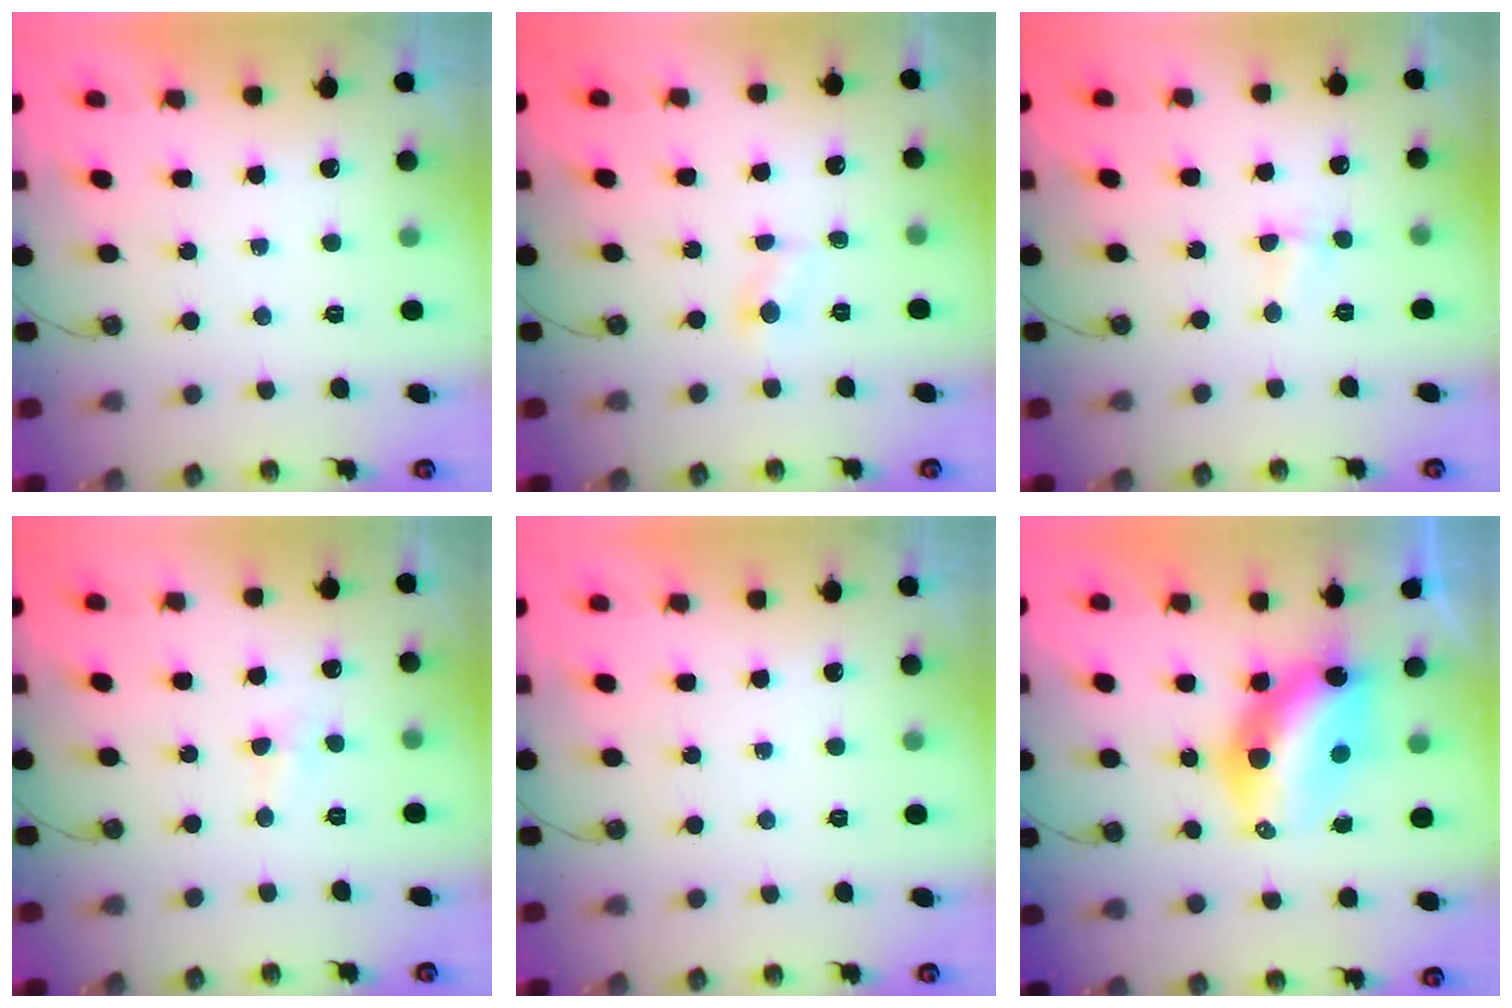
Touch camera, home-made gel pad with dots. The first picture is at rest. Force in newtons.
{"total": 3.1, "press": 3.1, "slide": 0.4}
{"total": 1.6, "press": 1.3, "slide": 0.9}
{"total": 2.4, "press": 2.4, "slide": 0.5}
{"total": 0.0}
{"total": 10.5, "press": 10.3, "slide": 1.9}